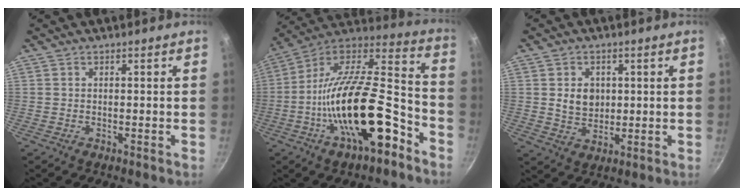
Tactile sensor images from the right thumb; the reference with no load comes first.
{"total": 26.3, "force": [-10.5, 10.5, 21.8], "torque": [-0.338, 0.060, -0.186]}
{"total": 6.0, "force": [1.0, 4.8, 3.5], "torque": [-0.036, -0.009, 0.020]}